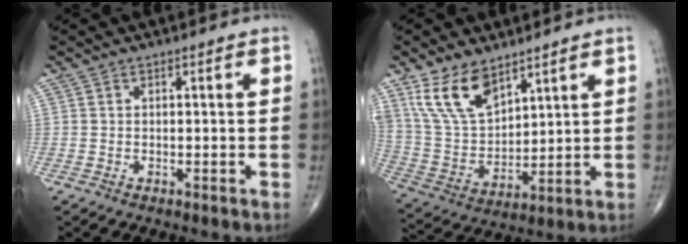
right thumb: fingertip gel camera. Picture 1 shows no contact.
{"total": 13.4, "force": [8.5, 7.0, 7.6], "torque": [-0.128, -0.037, 0.186]}